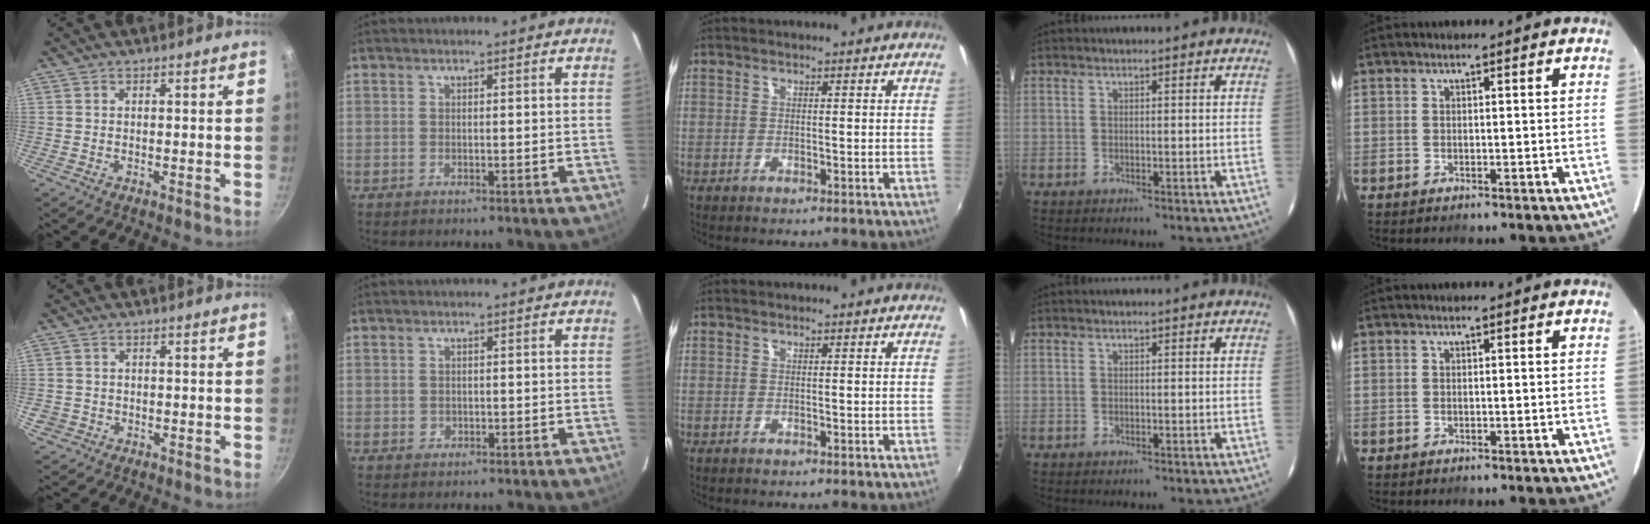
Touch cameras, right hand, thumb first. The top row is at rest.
{"thumb": {"total": 2.4, "force": [-0.7, 2.2, 0.7], "torque": [-0.014, 0.004, -0.006]}, "index": {"total": 1.0, "force": [-0.2, 0.9, 0.2], "torque": [0.000, 0.002, 0.000]}}